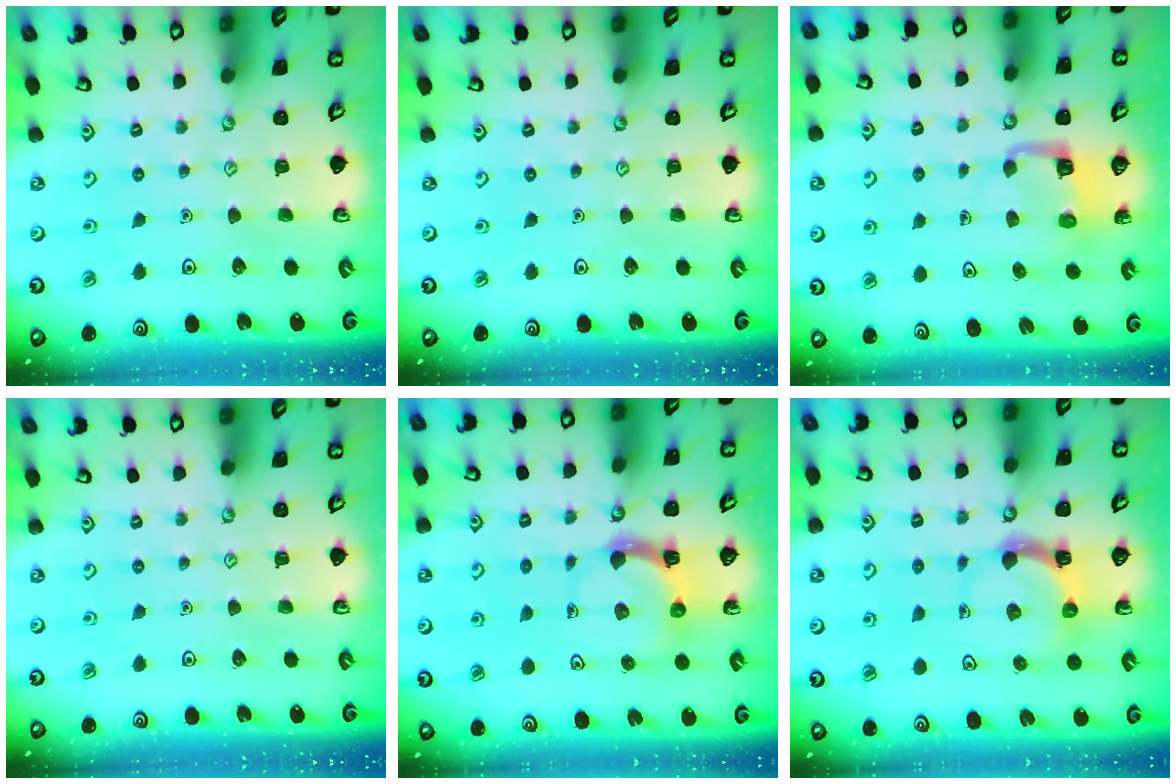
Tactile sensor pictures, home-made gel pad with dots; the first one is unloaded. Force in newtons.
{"total": 0.0}
{"total": 3.8, "press": 3.8, "slide": 0.1}
{"total": 0.0}
{"total": 4.8, "press": 4.8, "slide": 0.6}
{"total": 4.7, "press": 4.6, "slide": 0.8}